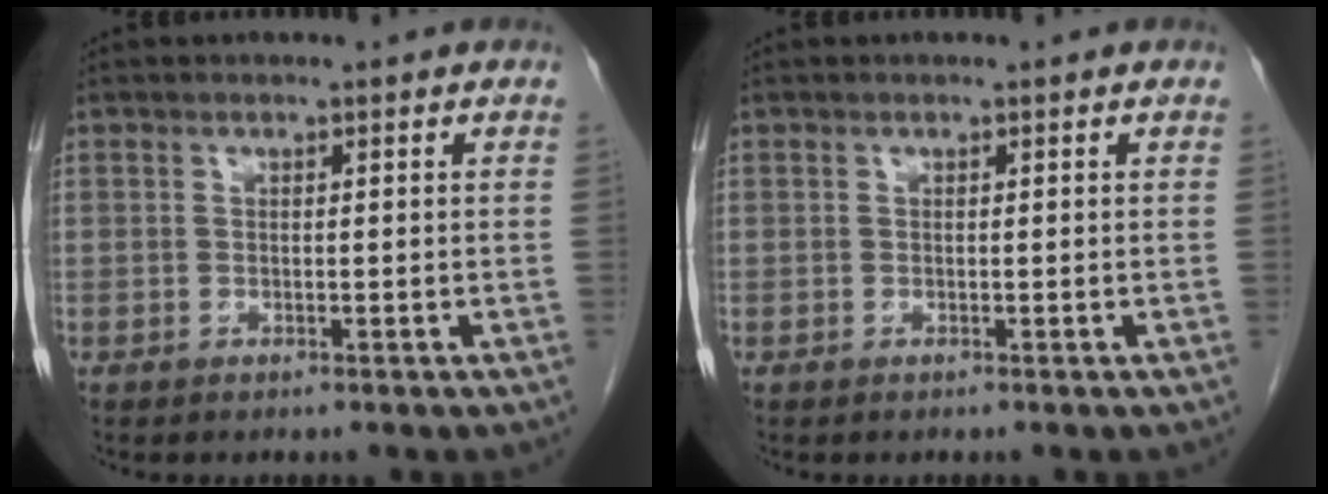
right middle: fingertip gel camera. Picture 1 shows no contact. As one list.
[{"total": 0.0}]